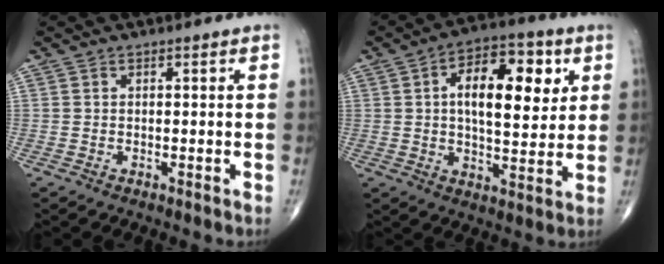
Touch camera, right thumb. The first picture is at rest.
{"total": 15.4, "force": [3.9, 7.5, 12.8], "torque": [-0.164, 0.000, 0.055]}